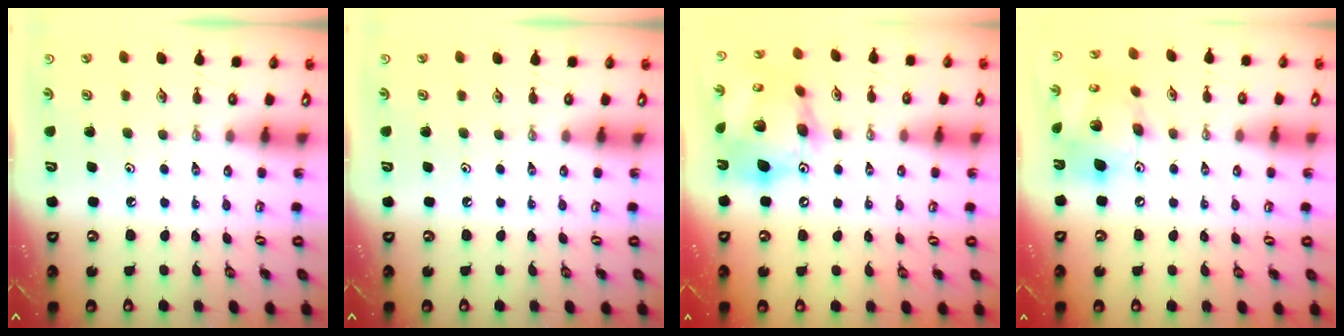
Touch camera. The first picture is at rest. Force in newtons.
{"total": 0.0}
{"total": 19.7, "press": 19.6, "slide": 2.3}
{"total": 17.2, "press": 16.9, "slide": 3.3}